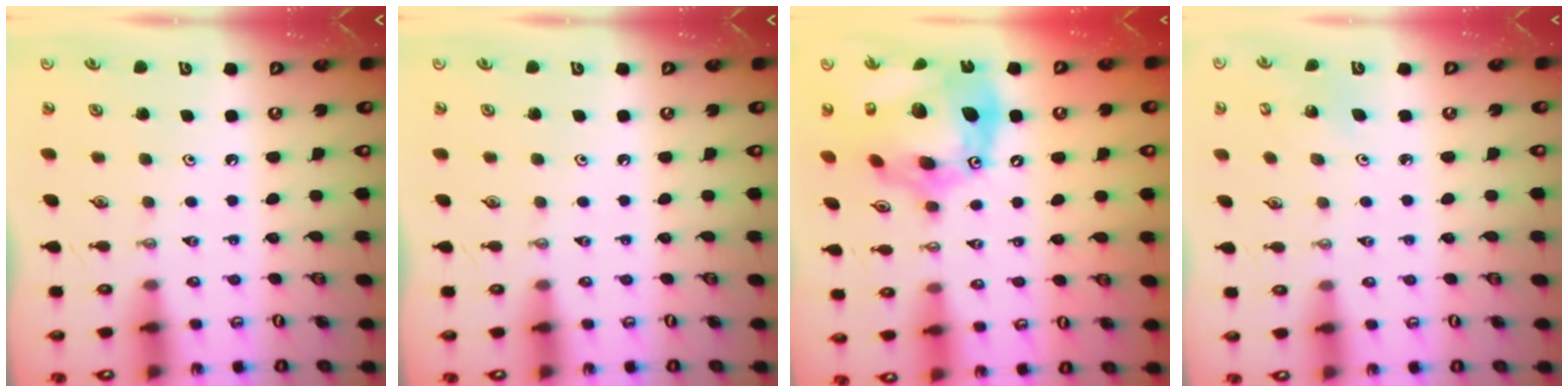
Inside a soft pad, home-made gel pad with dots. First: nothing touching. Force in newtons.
{"total": 0.0}
{"total": 24.0, "press": 23.8, "slide": 2.6}
{"total": 2.0, "press": 2.0, "slide": 0.1}